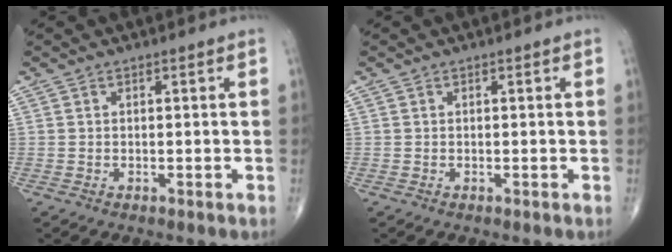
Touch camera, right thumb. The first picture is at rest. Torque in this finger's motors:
{"motor_torque": [-0.03, 0.04, 0.00, 0.00, 0.00]}